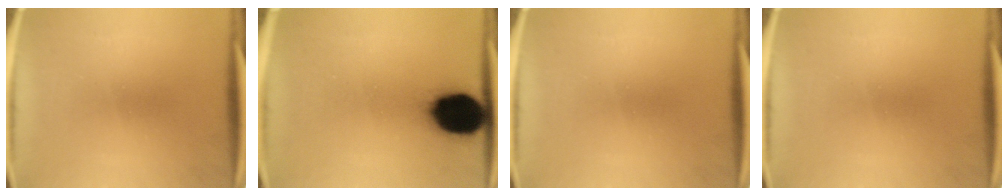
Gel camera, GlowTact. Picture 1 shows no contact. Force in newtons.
{"total": 17.2}
{"total": 0.0}
{"total": 0.0}